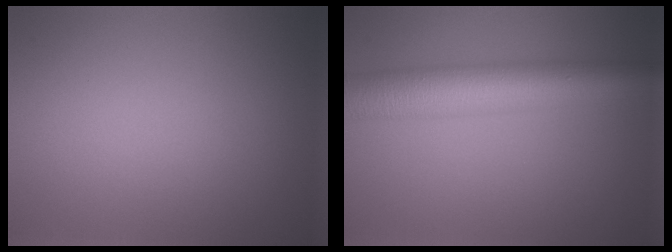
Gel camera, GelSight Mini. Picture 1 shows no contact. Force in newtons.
{"total": 8.6, "press": 8.6, "slide": 0.1}